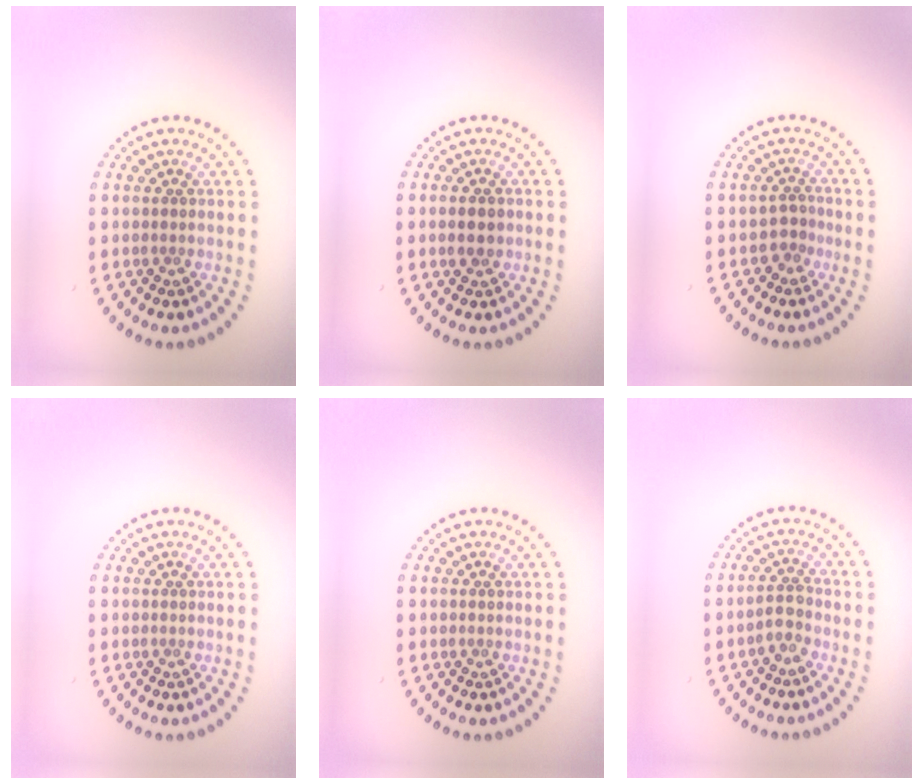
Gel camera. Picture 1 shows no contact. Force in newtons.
{"total": 2.3, "press": 2.3, "slide": 0.2}
{"total": 1.4, "press": 1.1, "slide": 0.9}
{"total": 0.0}
{"total": 0.0}
{"total": 1.8, "press": 1.5, "slide": 0.9}